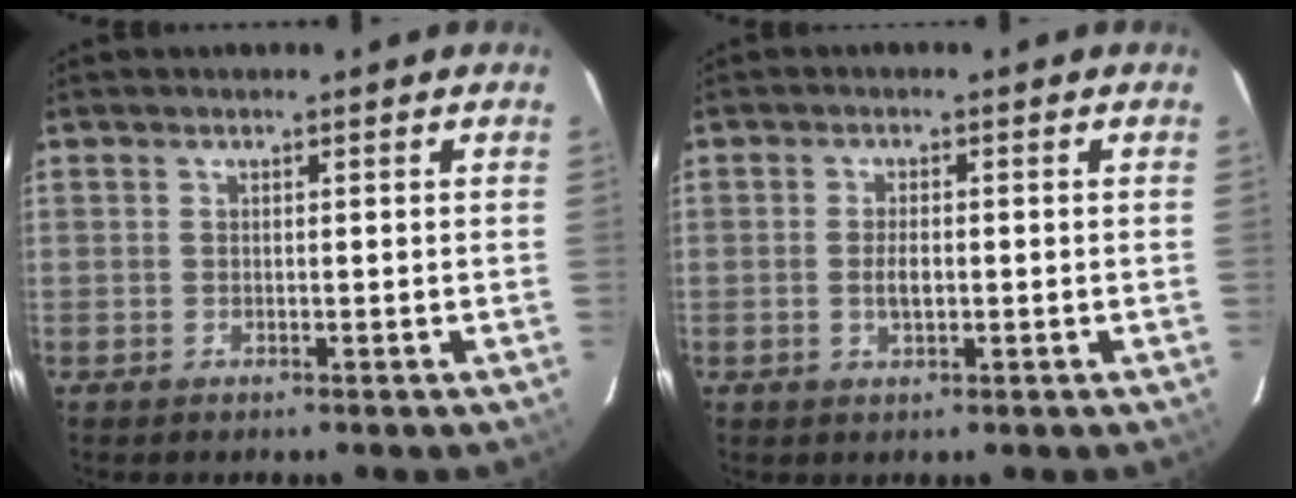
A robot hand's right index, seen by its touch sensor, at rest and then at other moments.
{"total": 2.7, "force": [-0.3, 1.2, 2.4], "torque": [-0.045, -0.002, -0.004]}